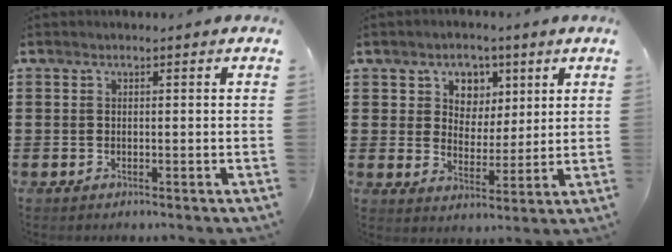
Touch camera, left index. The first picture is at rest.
{"total": 5.1, "force": [2.9, 4.1, 0.8], "torque": [-0.038, 0.004, 0.048]}